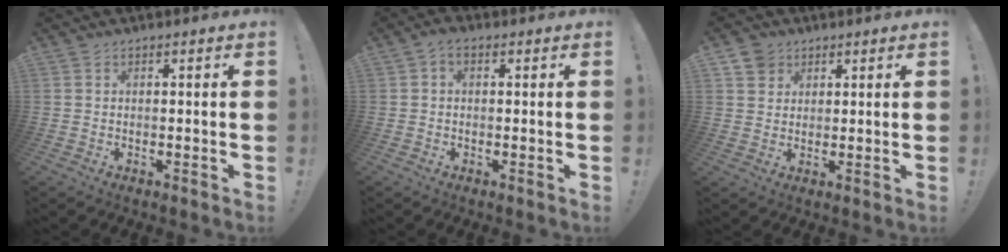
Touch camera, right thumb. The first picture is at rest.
{"total": 2.5, "force": [0.3, 1.6, 1.9], "torque": [-0.027, 0.001, 0.004]}
{"total": 4.8, "force": [2.9, 3.8, 0.5], "torque": [-0.005, -0.014, 0.055]}